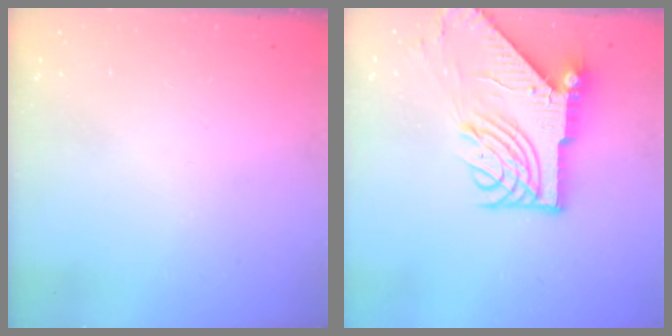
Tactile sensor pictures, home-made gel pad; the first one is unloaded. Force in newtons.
{"total": 14.3, "press": 14.2, "slide": 1.7}